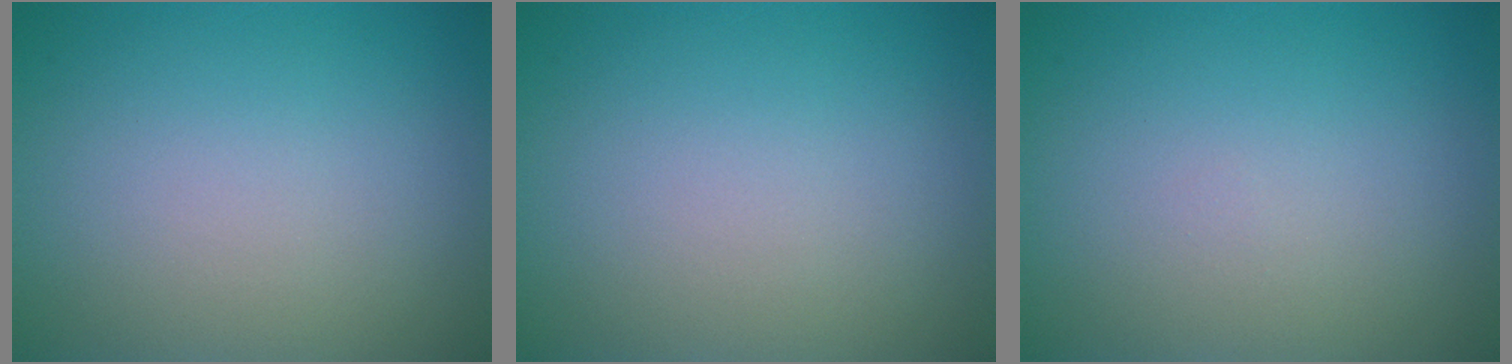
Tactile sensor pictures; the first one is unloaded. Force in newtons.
{"total": 0.0}
{"total": 0.0}